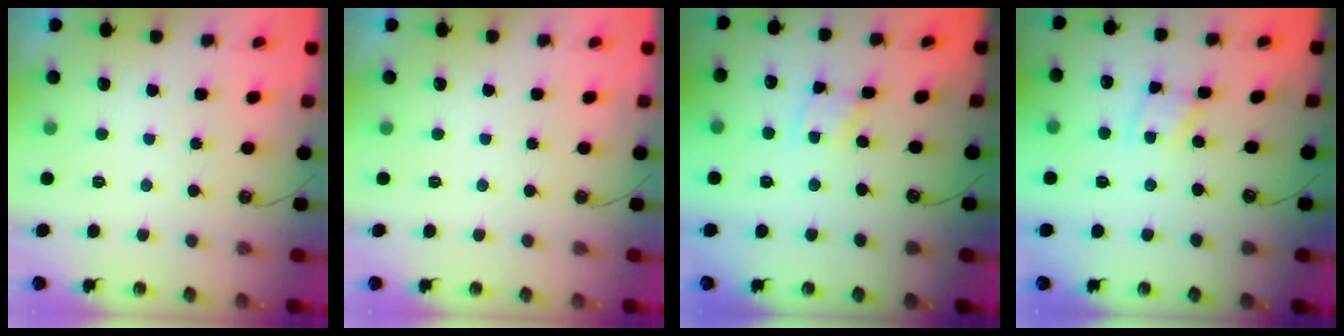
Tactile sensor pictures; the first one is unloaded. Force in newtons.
{"total": 0.0}
{"total": 1.3, "press": 1.3, "slide": 0.0}
{"total": 1.9, "press": 1.9, "slide": 0.1}